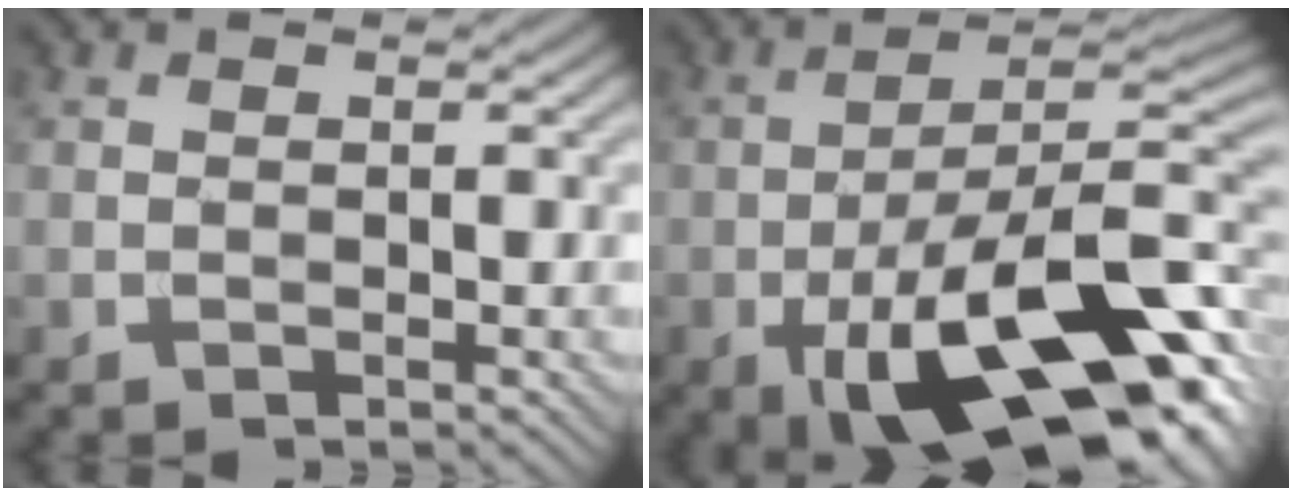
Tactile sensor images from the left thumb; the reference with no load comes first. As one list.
[{"total": 20.5, "force": [-8.7, 8.4, 16.6], "torque": [-0.259, -0.019, -0.145]}]